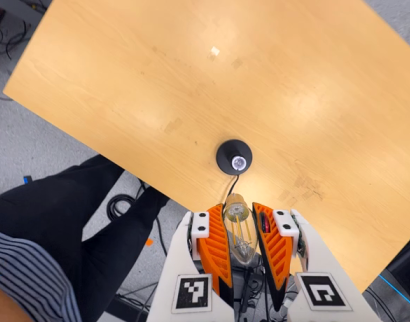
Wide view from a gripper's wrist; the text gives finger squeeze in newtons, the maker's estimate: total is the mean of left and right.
{"total": 20.3, "left": 21.4, "right": 19.1}